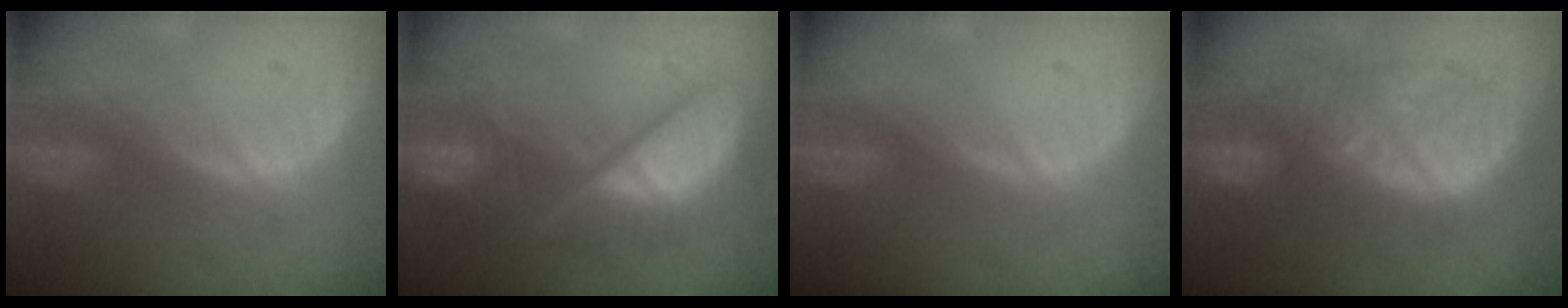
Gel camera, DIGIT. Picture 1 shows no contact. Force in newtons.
{"total": 10.4, "press": 10.3, "slide": 1.3}
{"total": 0.0}
{"total": 9.4, "press": 9.4, "slide": 1.0}